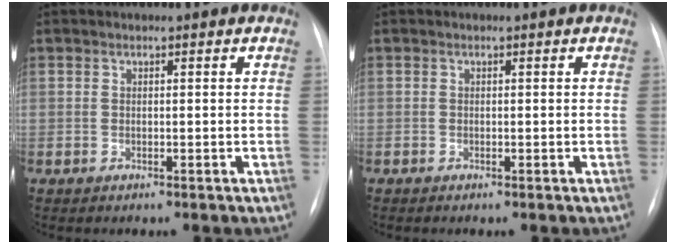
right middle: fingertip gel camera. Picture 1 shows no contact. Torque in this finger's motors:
{"motor_torque": [-0.08, 0.09, -0.01, 0.00]}